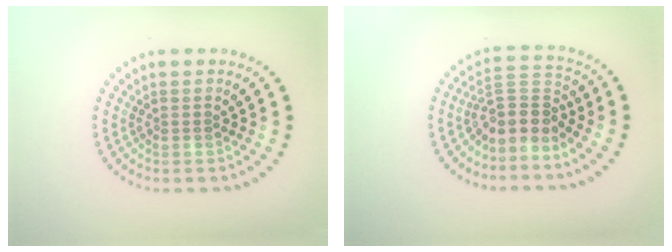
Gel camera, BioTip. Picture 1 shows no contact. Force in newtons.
{"total": 3.6, "press": 2.7, "slide": 2.4}